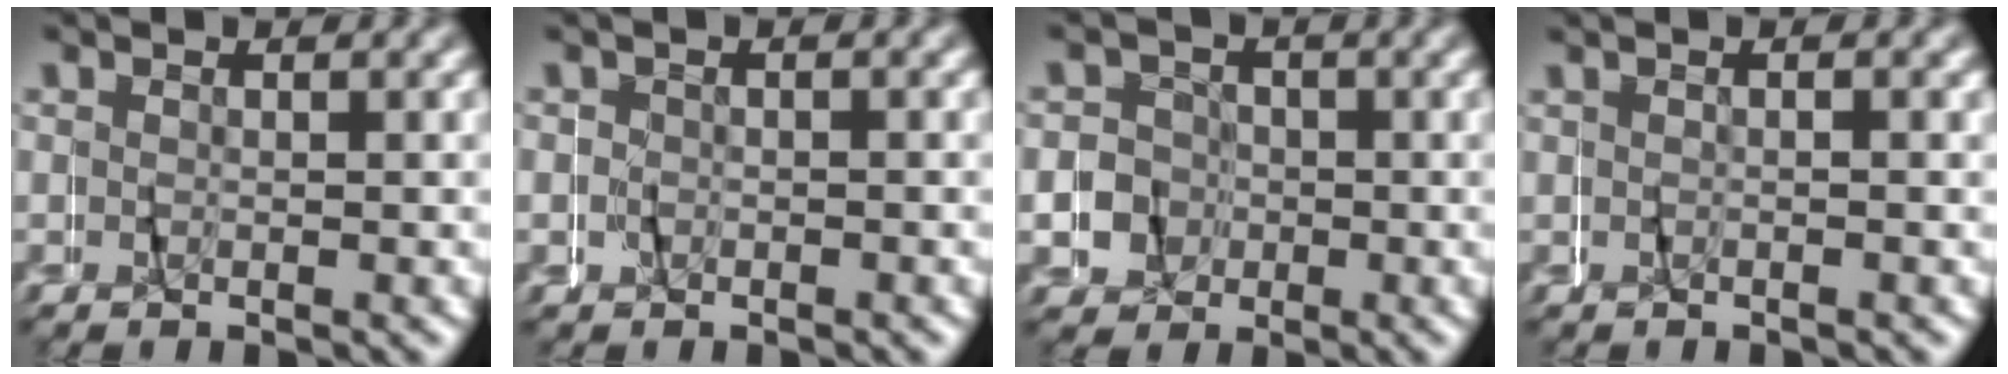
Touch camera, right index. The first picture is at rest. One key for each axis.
{"total": 0.8, "fx": 0.1, "fy": 0.8, "fz": -0.1, "tx": -0.010, "ty": 0.012, "tz": -0.004}
{"total": 6.3, "fx": -0.4, "fy": 6.2, "fz": 0.9, "tx": -0.028, "ty": -0.003, "tz": -0.014}
{"total": 0.8, "fx": -0.5, "fy": -0.6, "fz": 0.2, "tx": -0.013, "ty": 0.008, "tz": -0.010}